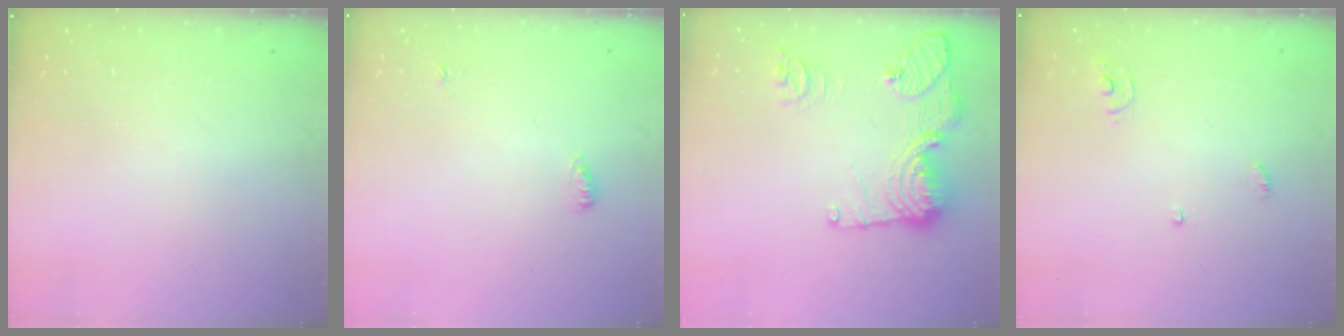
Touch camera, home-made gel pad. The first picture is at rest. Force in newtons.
{"total": 8.9, "press": 6.0, "slide": 6.5}
{"total": 16.2, "press": 16.2, "slide": 1.7}
{"total": 3.9, "press": 3.9, "slide": 0.4}